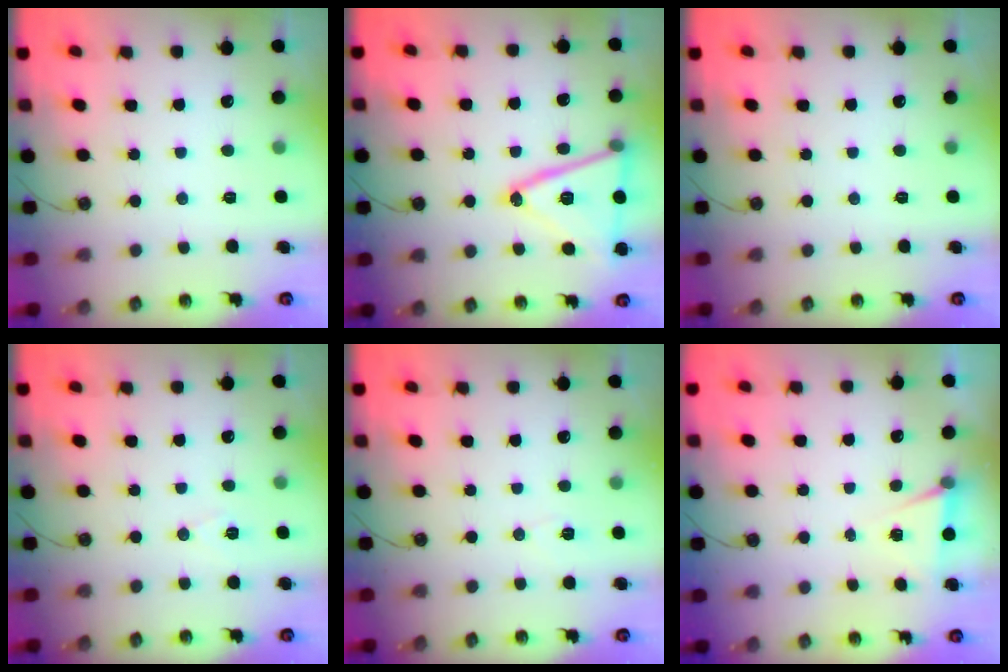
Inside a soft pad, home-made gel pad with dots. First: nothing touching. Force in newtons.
{"total": 19.7, "press": 19.4, "slide": 3.4}
{"total": 0.0}
{"total": 6.2, "press": 4.1, "slide": 4.6}
{"total": 4.7, "press": 4.5, "slide": 1.6}
{"total": 4.9, "press": 2.1, "slide": 4.5}